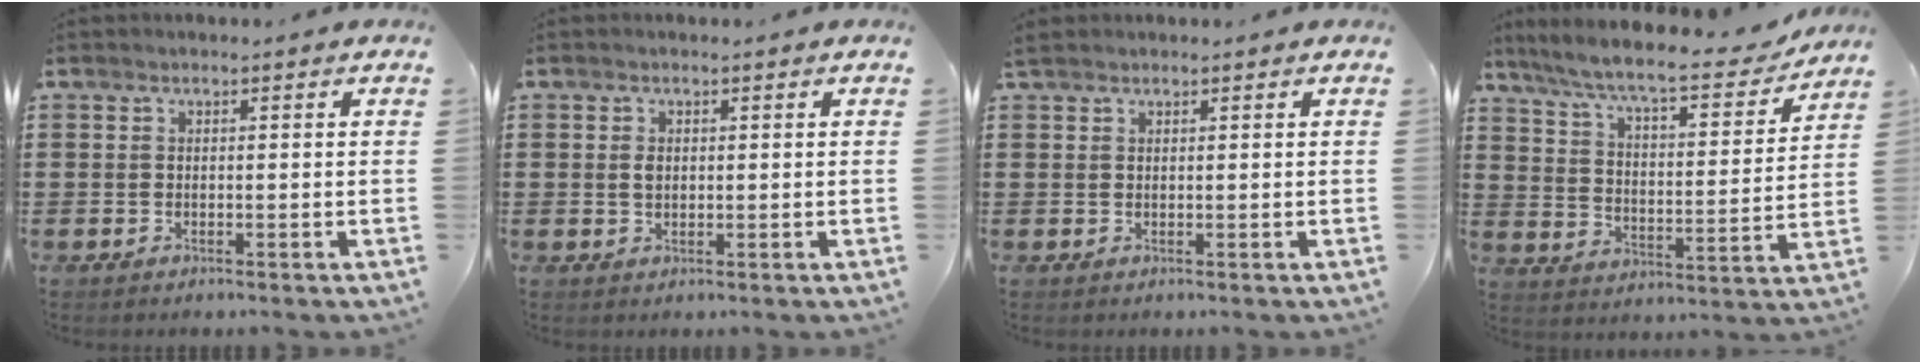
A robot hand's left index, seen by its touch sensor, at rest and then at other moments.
{"total": 1.4, "force": [0.3, 0.8, 1.0], "torque": [-0.022, 0.005, 0.005]}
{"total": 1.0, "force": [0.9, 0.3, 0.4], "torque": [-0.009, 0.002, 0.018]}
{"total": 9.1, "force": [7.8, 0.6, 4.6], "torque": [-0.119, -0.044, 0.130]}